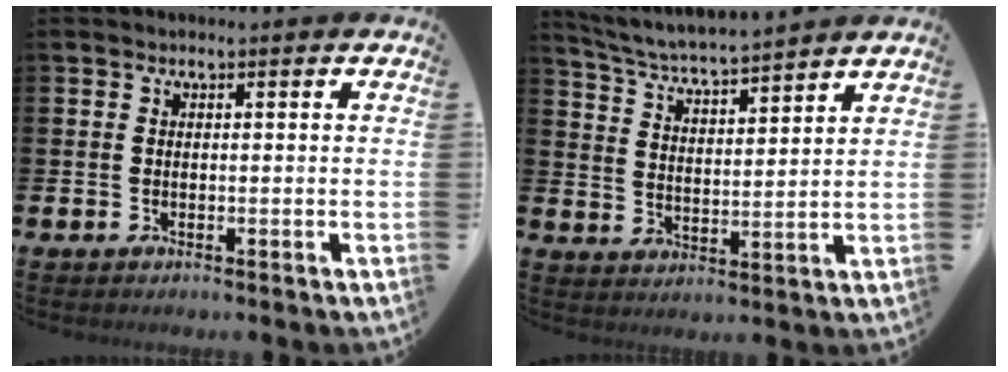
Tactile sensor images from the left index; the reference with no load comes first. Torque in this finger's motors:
{"motor_torque": [-0.05, -0.71, 0.25, 0.21]}